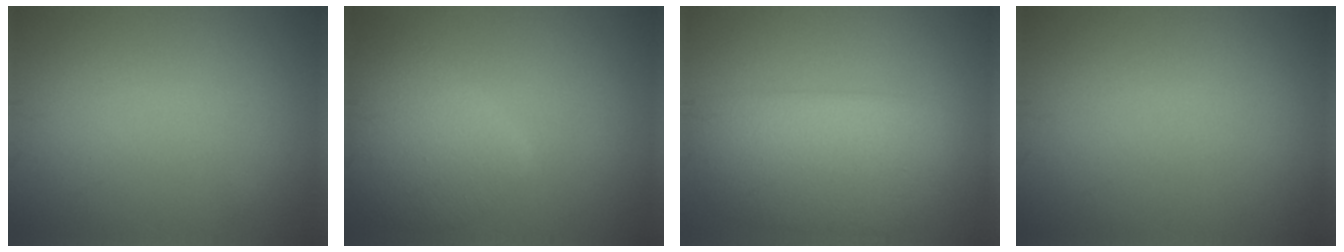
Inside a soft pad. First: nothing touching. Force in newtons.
{"total": 5.2, "press": 5.2, "slide": 0.2}
{"total": 6.3, "press": 6.3, "slide": 0.2}
{"total": 0.0}